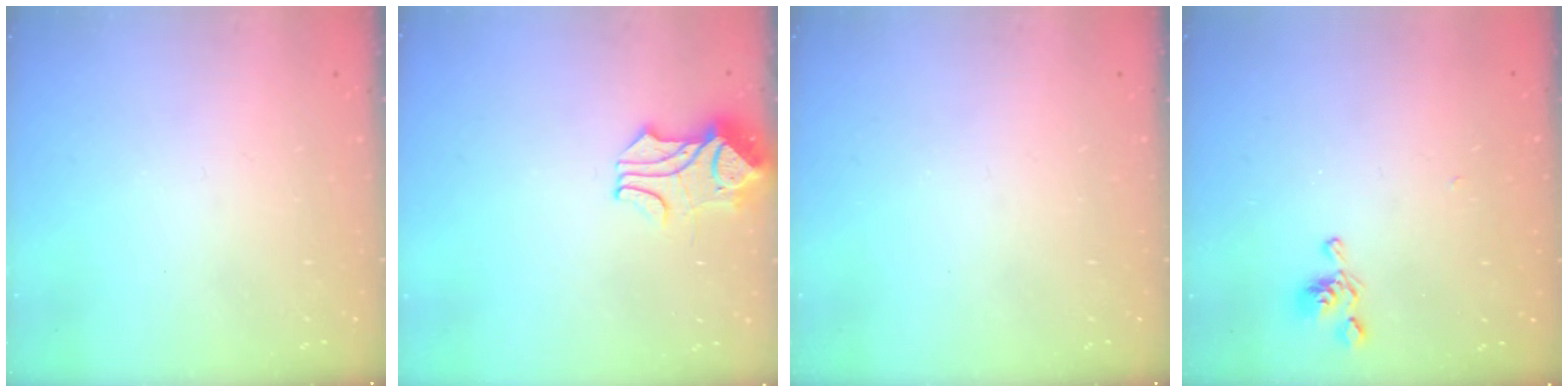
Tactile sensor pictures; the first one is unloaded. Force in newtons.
{"total": 1.7, "press": 1.3, "slide": 1.2}
{"total": 0.0}
{"total": 6.5, "press": 6.5, "slide": 0.4}